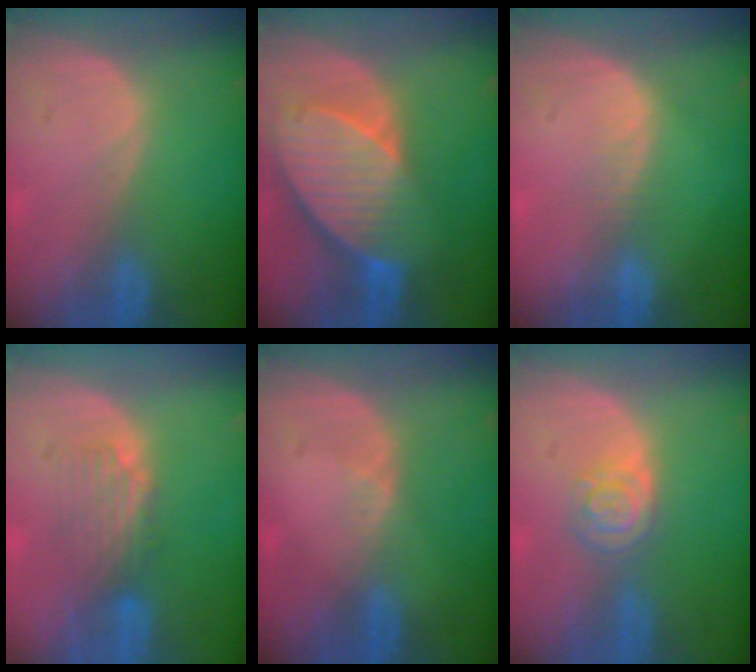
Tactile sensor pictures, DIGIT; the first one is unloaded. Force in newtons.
{"total": 10.2, "press": 8.9, "slide": 5.0}
{"total": 1.6, "press": 1.6, "slide": 0.1}
{"total": 4.7, "press": 3.9, "slide": 2.5}
{"total": 1.8, "press": 1.2, "slide": 1.3}
{"total": 4.2, "press": 3.8, "slide": 1.8}